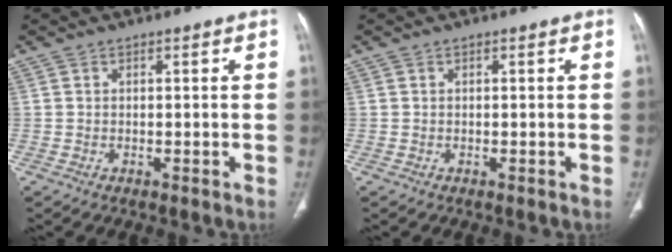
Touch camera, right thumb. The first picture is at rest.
{"total": 0.0}